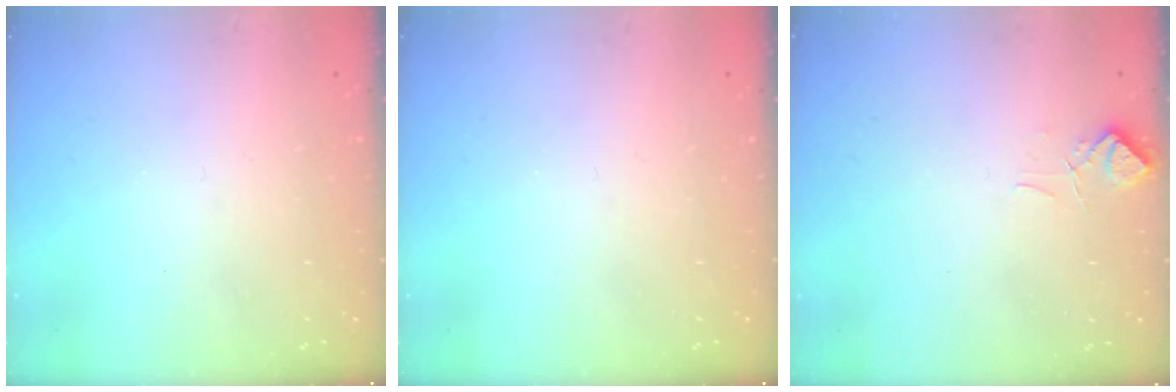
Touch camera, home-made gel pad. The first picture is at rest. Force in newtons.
{"total": 0.0}
{"total": 1.0, "press": 0.6, "slide": 0.8}